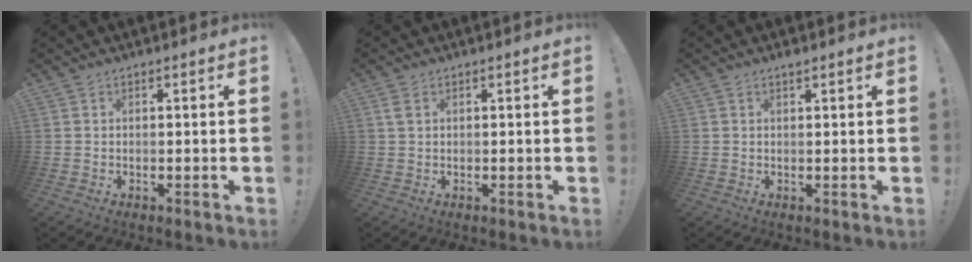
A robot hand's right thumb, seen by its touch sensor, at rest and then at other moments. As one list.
[{"total": 2.0, "force": [1.1, 1.0, 1.3], "torque": [-0.020, 0.000, 0.018]}, {"total": 0.9, "force": [0.8, -0.3, 0.2], "torque": [-0.001, -0.004, 0.014]}]